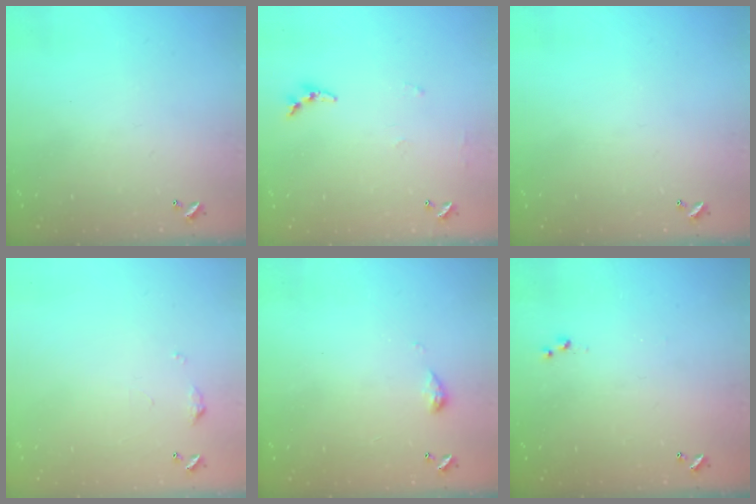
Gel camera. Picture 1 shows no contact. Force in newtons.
{"total": 5.2, "press": 5.2, "slide": 0.5}
{"total": 0.0}
{"total": 5.0, "press": 4.9, "slide": 0.8}
{"total": 4.0, "press": 4.0, "slide": 0.6}
{"total": 3.0, "press": 3.0, "slide": 0.4}